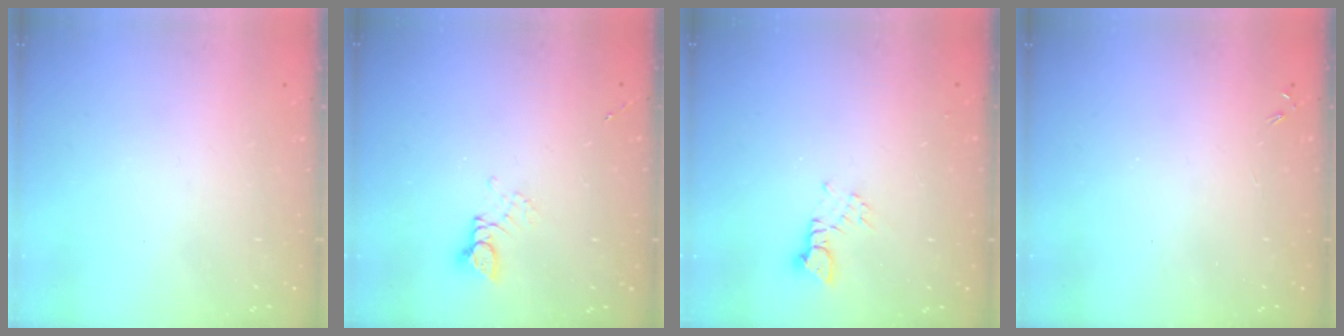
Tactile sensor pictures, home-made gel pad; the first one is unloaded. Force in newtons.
{"total": 2.6, "press": 2.6, "slide": 0.1}
{"total": 2.5, "press": 2.5, "slide": 0.1}
{"total": 0.0}